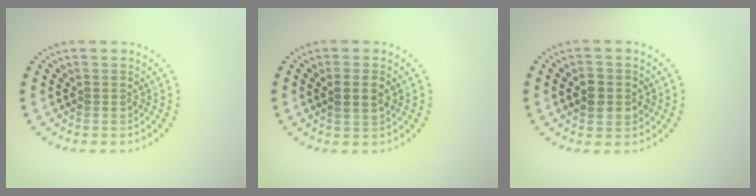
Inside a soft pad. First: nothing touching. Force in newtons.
{"total": 2.3, "press": 2.1, "slide": 0.8}
{"total": 2.5, "press": 2.5, "slide": 0.3}